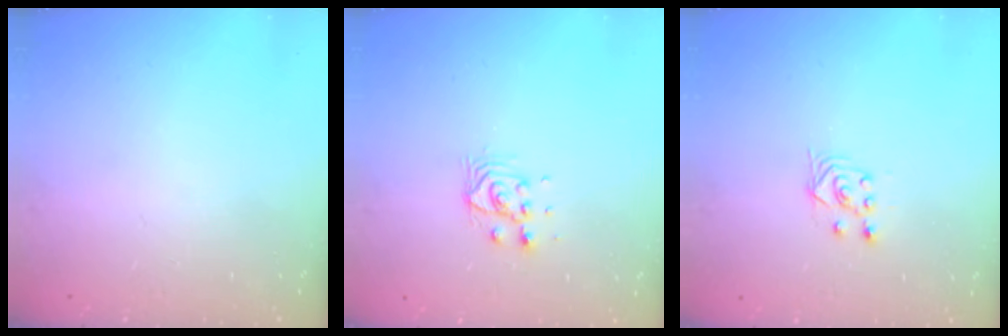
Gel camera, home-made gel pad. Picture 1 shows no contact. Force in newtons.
{"total": 5.4, "press": 5.4, "slide": 0.1}
{"total": 2.9, "press": 2.5, "slide": 1.4}